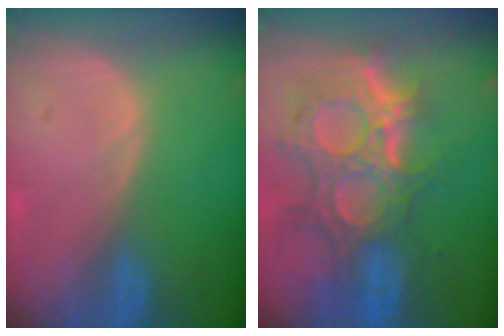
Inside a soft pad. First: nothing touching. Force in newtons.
{"total": 12.1, "press": 10.8, "slide": 5.4}